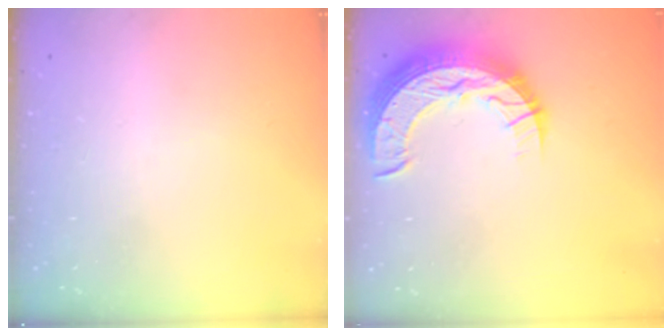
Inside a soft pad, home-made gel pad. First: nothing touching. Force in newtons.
{"total": 15.0, "press": 15.0, "slide": 1.0}